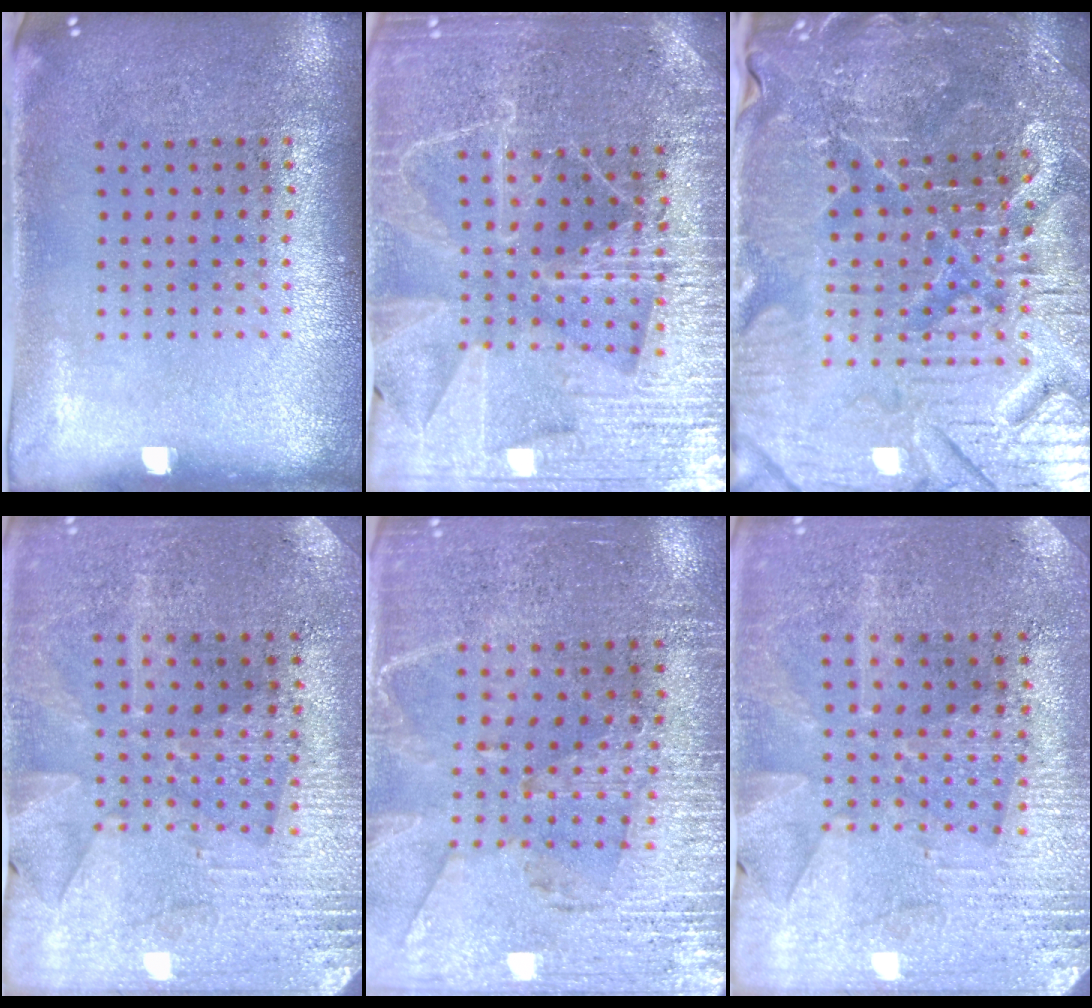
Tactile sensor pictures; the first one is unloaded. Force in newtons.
{"total": 4.5, "press": 4.2, "slide": 1.7}
{"total": 5.5, "press": 5.2, "slide": 1.6}
{"total": 2.8, "press": 2.7, "slide": 0.7}
{"total": 3.1, "press": 2.9, "slide": 1.2}
{"total": 2.8, "press": 2.7, "slide": 0.7}